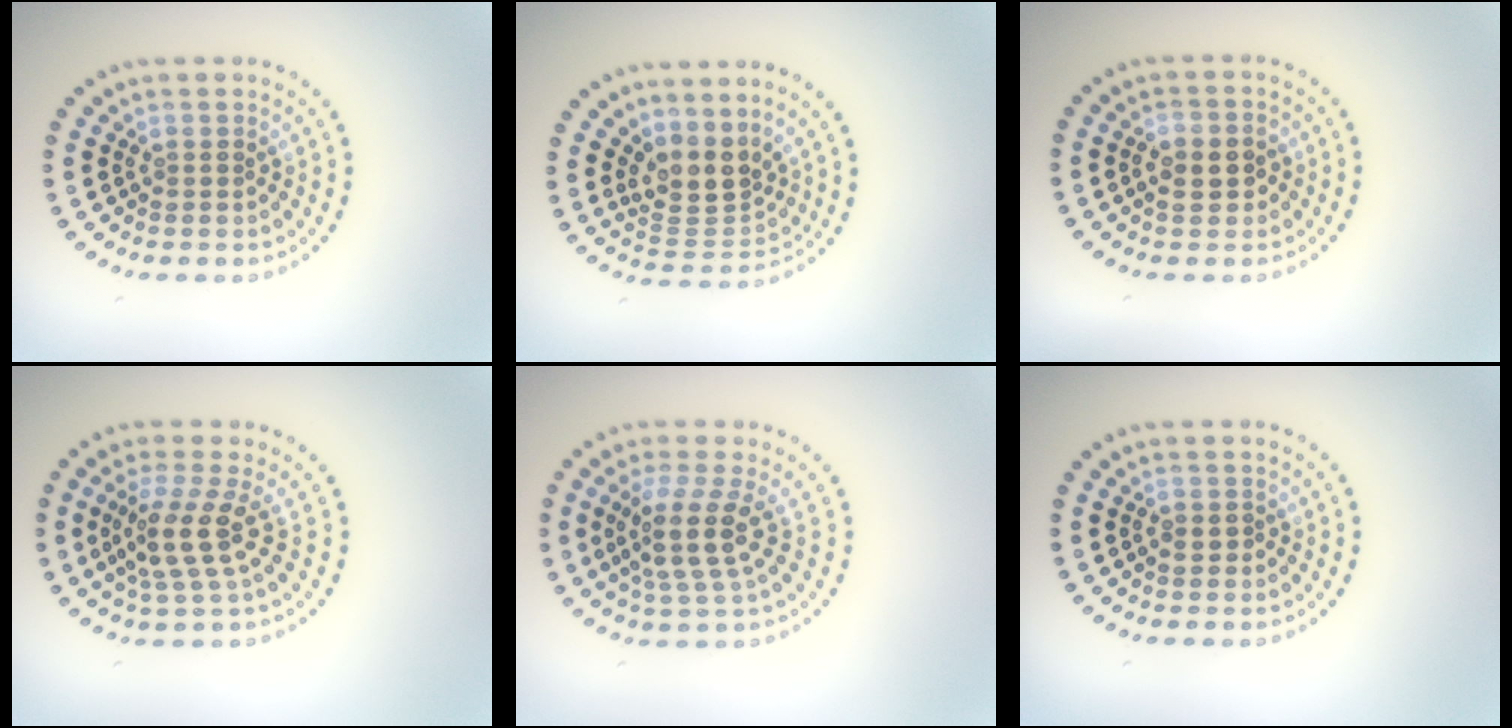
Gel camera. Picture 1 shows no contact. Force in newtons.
{"total": 3.6, "press": 2.7, "slide": 2.4}
{"total": 2.6, "press": 2.6, "slide": 0.3}
{"total": 3.7, "press": 3.0, "slide": 2.0}
{"total": 4.1, "press": 3.2, "slide": 2.5}
{"total": 0.6, "press": 0.6, "slide": 0.3}